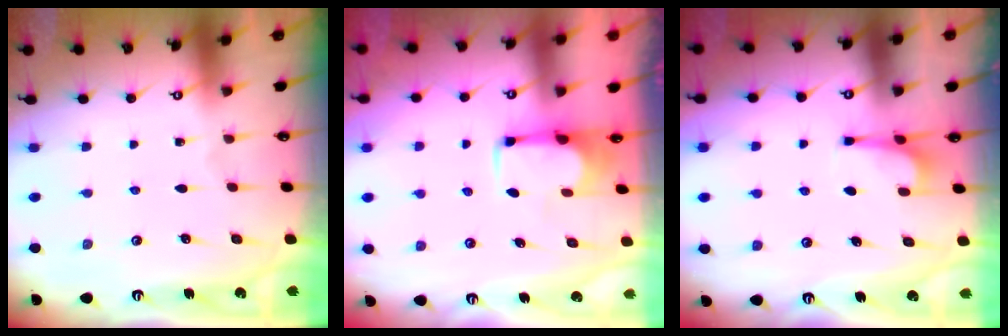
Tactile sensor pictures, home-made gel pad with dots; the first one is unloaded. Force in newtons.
{"total": 1.7, "press": 1.5, "slide": 0.9}
{"total": 4.0, "press": 4.0, "slide": 0.5}